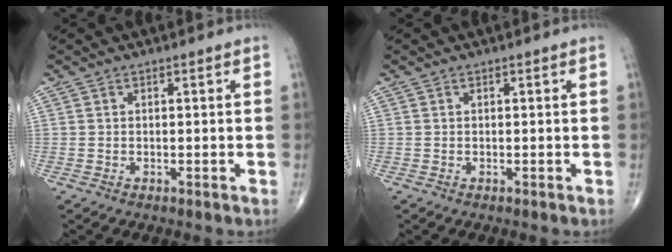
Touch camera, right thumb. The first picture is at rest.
{"total": 0.0}